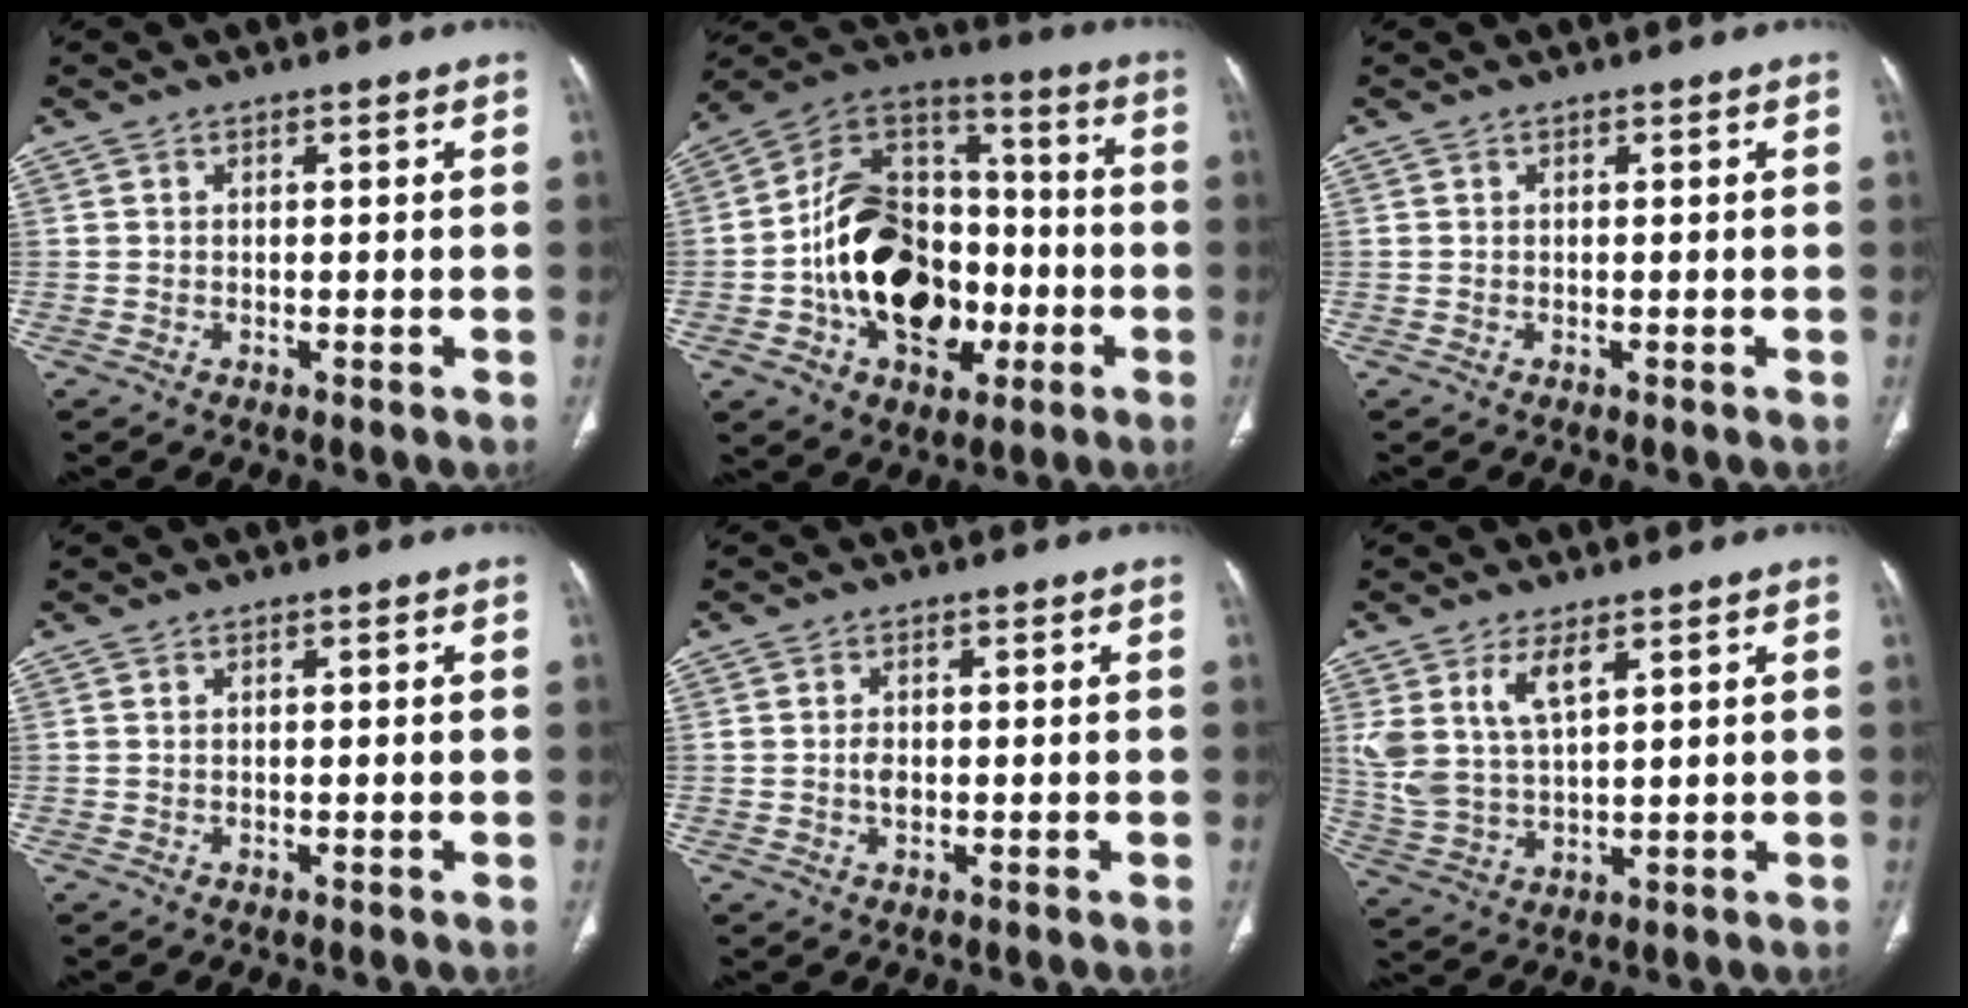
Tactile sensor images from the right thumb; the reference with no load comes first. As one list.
[{"total": 23.7, "force": [-5.1, 16.6, 16.1], "torque": [-0.226, 0.050, -0.076]}, {"total": 0.0}, {"total": 0.0}, {"total": 1.8, "force": [-0.2, 1.3, 1.3], "torque": [-0.023, 0.002, -0.004]}, {"total": 7.9, "force": [3.9, 3.5, 6.0], "torque": [-0.127, -0.018, 0.091]}]